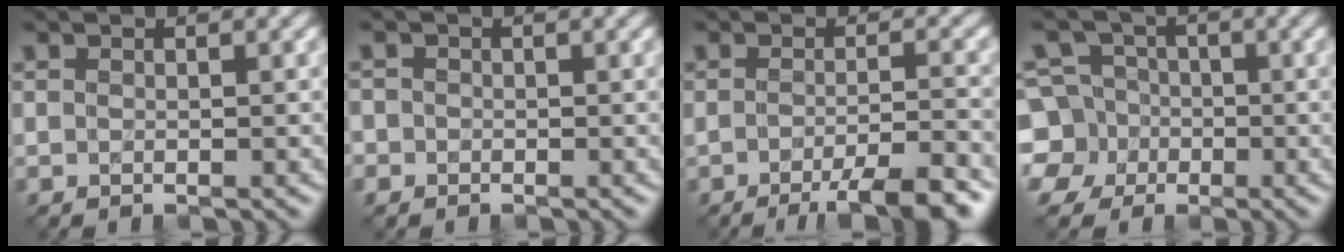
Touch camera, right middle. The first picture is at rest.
{"total": 1.5, "force": [-0.2, 1.5, 0.2], "torque": [0.011, 0.002, -0.015]}
{"total": 5.8, "force": [-3.4, 1.1, 4.5], "torque": [-0.060, -0.003, -0.052]}
{"total": 7.6, "force": [-2.0, 7.0, 2.0], "torque": [-0.048, 0.016, -0.071]}